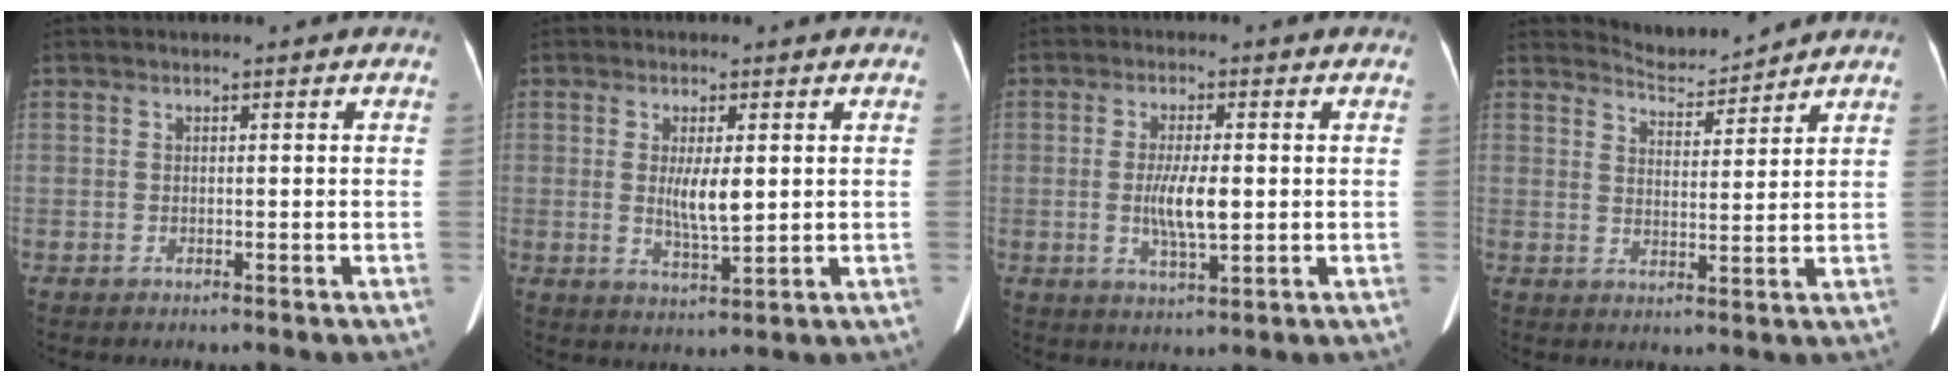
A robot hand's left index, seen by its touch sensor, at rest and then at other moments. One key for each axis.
{"total": 4.9, "fx": 0.7, "fy": 1.0, "fz": 4.7, "tx": -0.086, "ty": -0.009, "tz": 0.015}
{"total": 5.7, "fx": -0.3, "fy": 1.1, "fz": 5.6, "tx": -0.109, "ty": -0.008, "tz": -0.003}
{"total": 4.8, "fx": 4.7, "fy": -0.3, "fz": -0.6, "tx": -0.001, "ty": -0.005, "tz": 0.084}